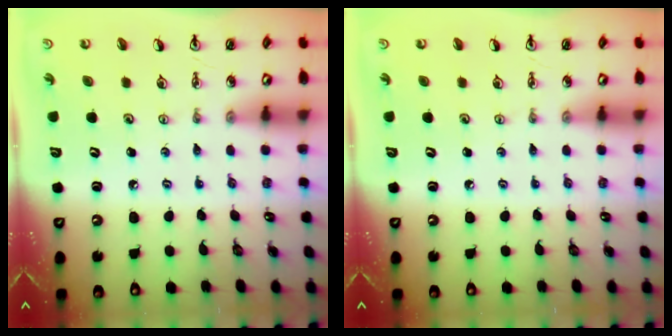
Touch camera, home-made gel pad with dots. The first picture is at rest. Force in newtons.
{"total": 0.0}